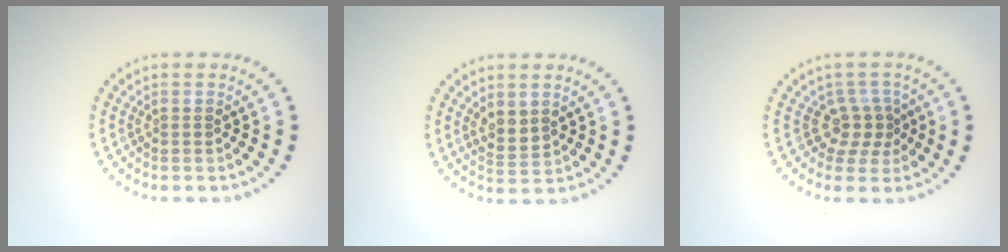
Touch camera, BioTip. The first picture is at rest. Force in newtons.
{"total": 2.1, "press": 1.6, "slide": 1.3}
{"total": 2.6, "press": 1.8, "slide": 1.9}